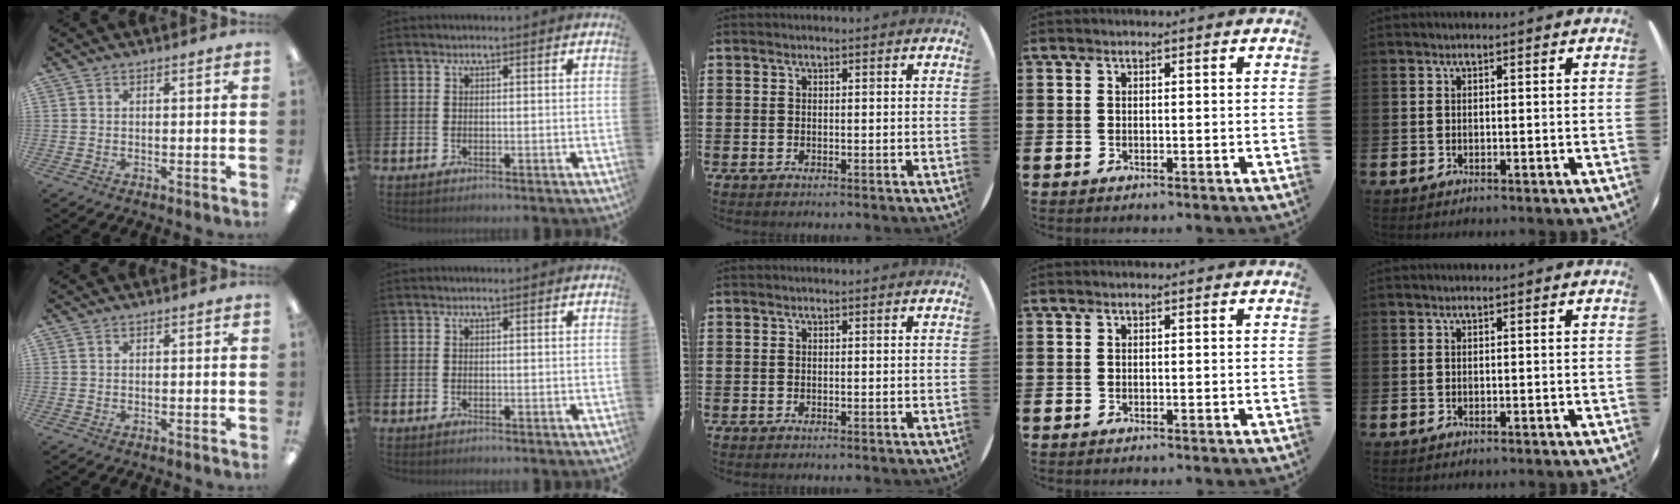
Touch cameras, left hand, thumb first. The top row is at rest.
{}